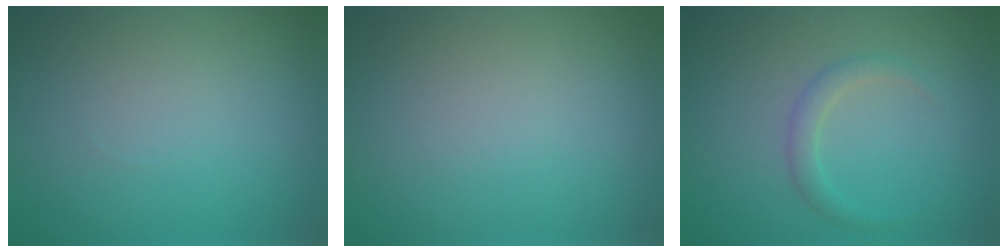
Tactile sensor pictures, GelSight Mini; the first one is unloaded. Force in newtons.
{"total": 0.0}
{"total": 1.6, "press": 1.5, "slide": 0.2}